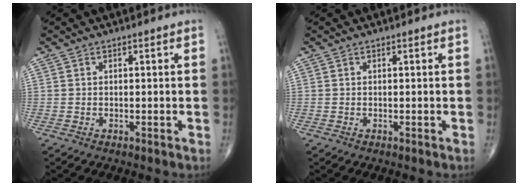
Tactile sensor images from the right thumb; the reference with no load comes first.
{"total": 0.0}